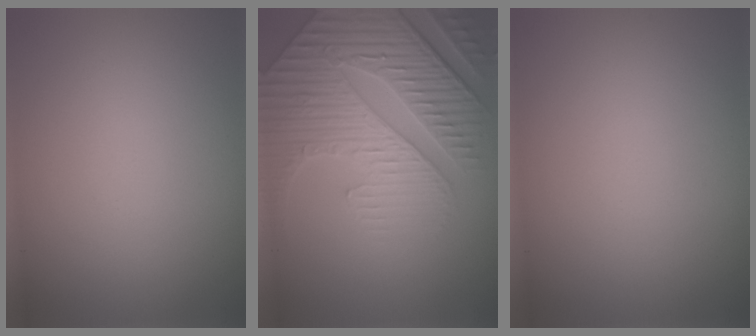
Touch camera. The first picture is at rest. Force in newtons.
{"total": 7.3, "press": 5.9, "slide": 4.3}
{"total": 0.0}